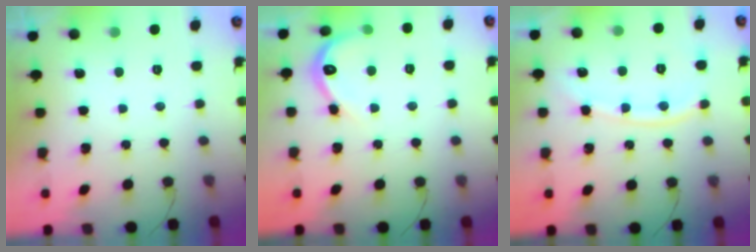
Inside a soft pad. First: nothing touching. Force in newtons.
{"total": 7.4, "press": 7.4, "slide": 0.4}
{"total": 10.8, "press": 10.7, "slide": 1.3}